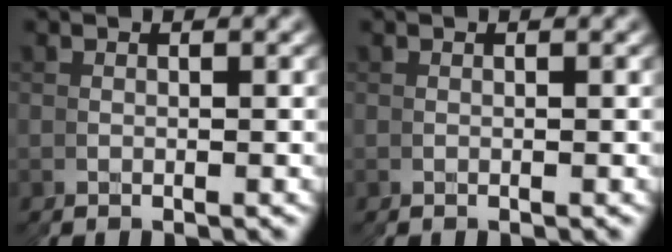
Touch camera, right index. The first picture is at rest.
{"total": 0.0}